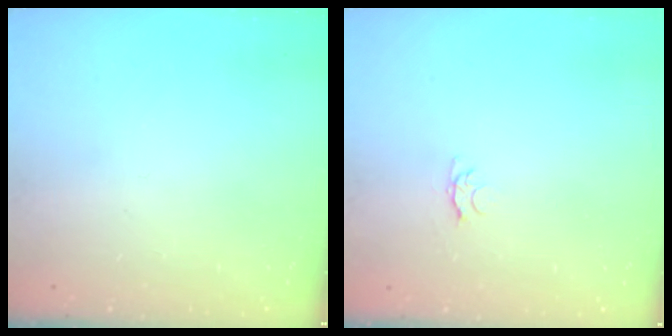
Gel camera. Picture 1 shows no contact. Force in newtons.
{"total": 3.3, "press": 3.2, "slide": 0.5}